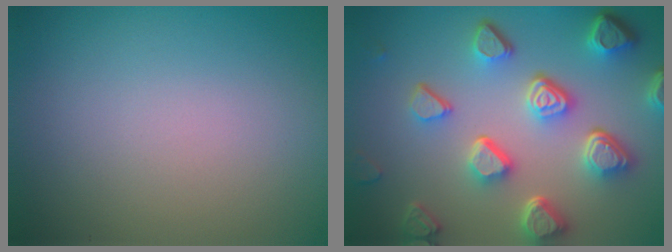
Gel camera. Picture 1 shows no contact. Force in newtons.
{"total": 7.5, "press": 5.6, "slide": 5.0}